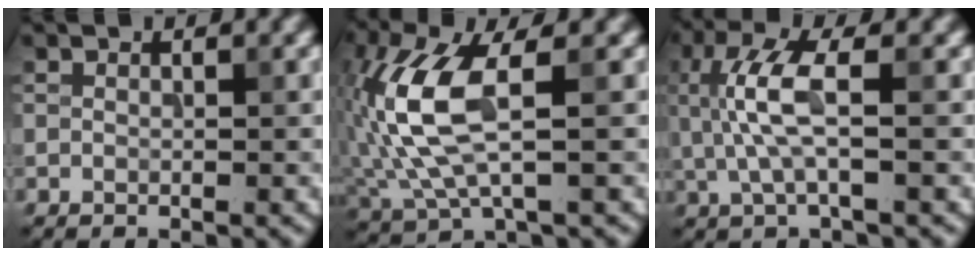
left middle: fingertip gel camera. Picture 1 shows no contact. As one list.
[{"total": 7.7, "force": [0.6, 3.1, 7.1], "torque": [-0.174, -0.002, 0.015]}, {"total": 4.9, "force": [0.5, 1.4, 4.7], "torque": [-0.111, 0.003, 0.009]}]